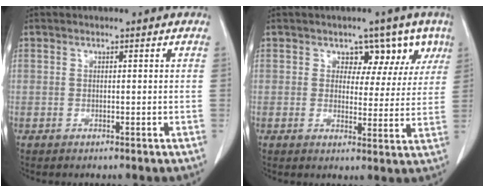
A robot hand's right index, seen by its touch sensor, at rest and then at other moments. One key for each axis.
{"total": 6.5, "fx": 3.6, "fy": 4.7, "fz": 2.6, "tx": -0.008, "ty": 0.010, "tz": 0.040}